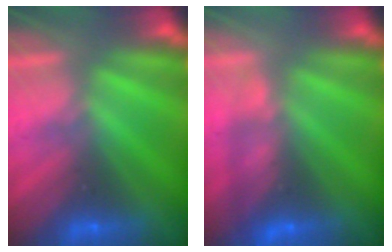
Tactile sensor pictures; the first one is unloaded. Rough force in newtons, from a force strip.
{"total": 4.7}